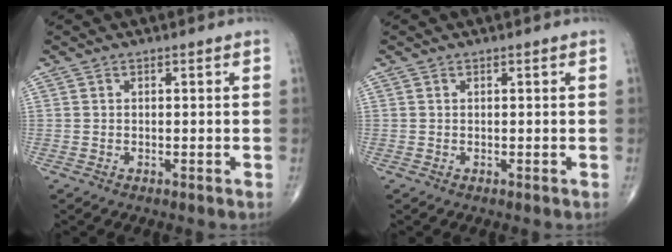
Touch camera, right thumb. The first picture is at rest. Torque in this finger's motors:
{"motor_torque": [0.16, 0.10, 0.04, 0.15, 0.06]}